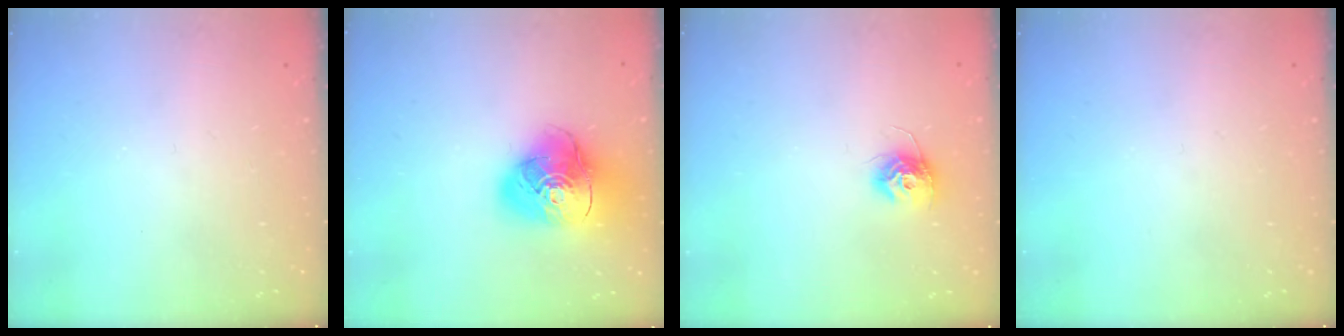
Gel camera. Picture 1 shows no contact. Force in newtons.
{"total": 16.7, "press": 16.6, "slide": 2.3}
{"total": 9.7, "press": 9.7, "slide": 0.2}
{"total": 0.0}